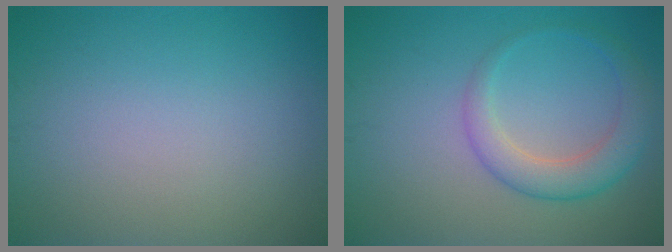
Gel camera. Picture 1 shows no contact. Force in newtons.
{"total": 3.7, "press": 3.7, "slide": 0.2}